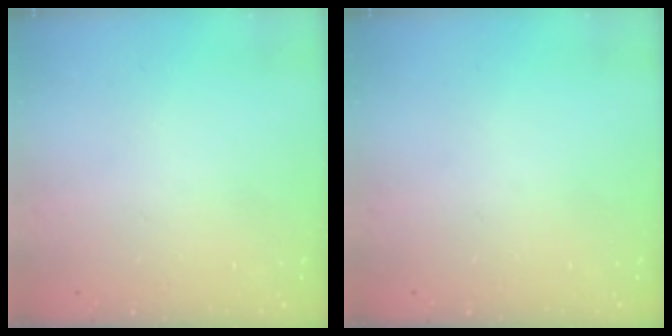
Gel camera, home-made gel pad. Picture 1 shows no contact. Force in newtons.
{"total": 0.0}